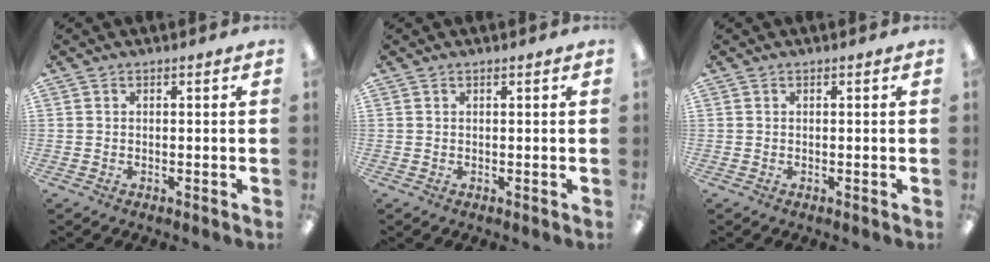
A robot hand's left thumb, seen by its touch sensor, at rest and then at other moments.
{"total": 0.5, "force": [0.4, 0.0, 0.3], "torque": [-0.006, 0.001, 0.008]}
{"total": 0.0}